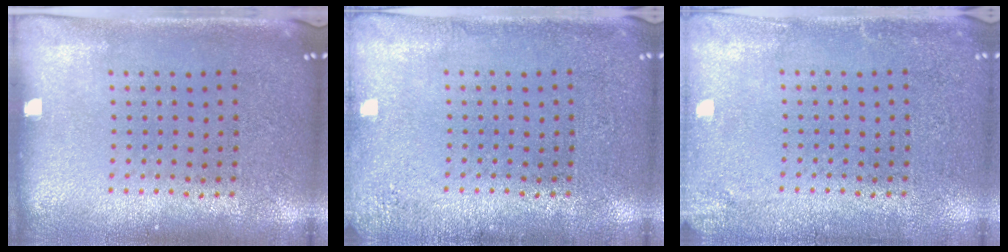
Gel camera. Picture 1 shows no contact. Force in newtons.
{"total": 1.4, "press": 1.4, "slide": 0.2}
{"total": 1.8, "press": 1.8, "slide": 0.2}